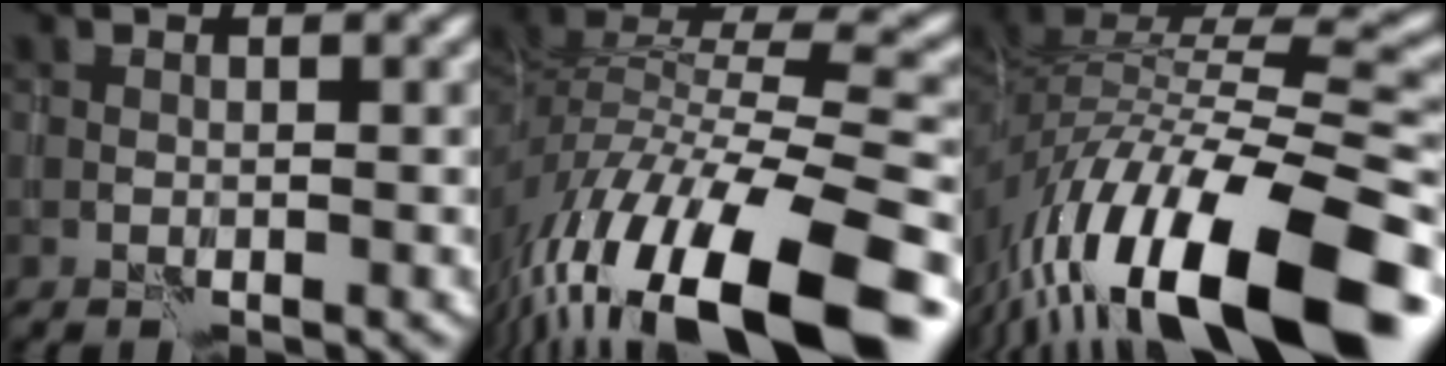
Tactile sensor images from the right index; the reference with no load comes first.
{"total": 15.9, "force": [-9.4, 5.1, 11.8], "torque": [-0.221, 0.006, -0.156]}
{"total": 17.6, "force": [-9.5, 6.2, 13.5], "torque": [-0.230, -0.003, -0.157]}